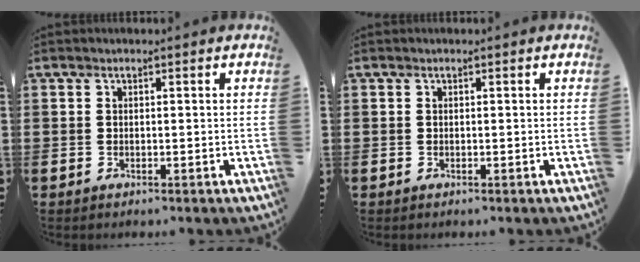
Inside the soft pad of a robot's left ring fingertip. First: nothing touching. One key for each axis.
{"total": 0.0}